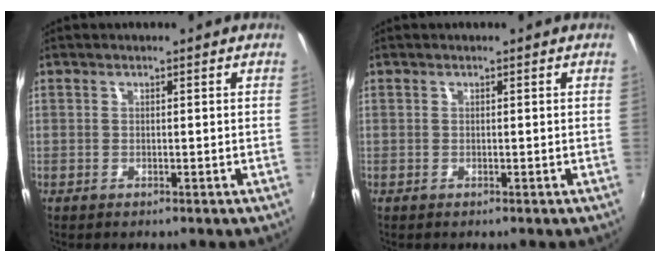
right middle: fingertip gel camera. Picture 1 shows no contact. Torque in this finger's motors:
{"motor_torque": [0.00, 0.00, 0.00, 0.00]}